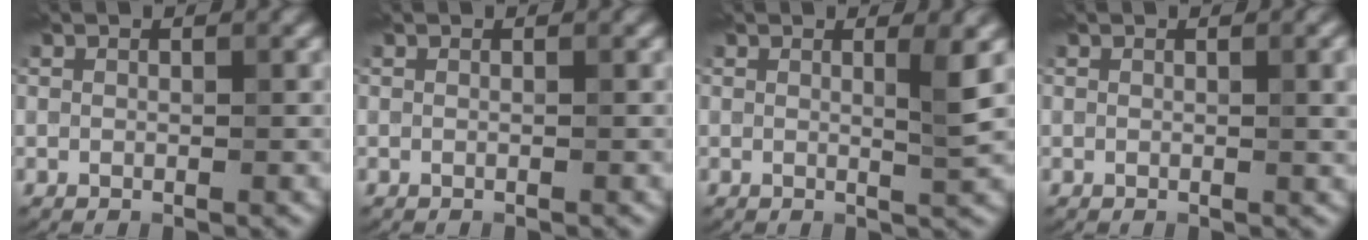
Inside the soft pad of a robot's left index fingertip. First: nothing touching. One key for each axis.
{"total": 0.5, "fx": -0.3, "fy": 0.2, "fz": 0.4, "tx": 0.002, "ty": 0.001, "tz": -0.008}
{"total": 2.2, "fx": 0.5, "fy": 0.4, "fz": 2.1, "tx": -0.030, "ty": -0.004, "tz": 0.005}
{"total": 2.2, "fx": 0.4, "fy": 0.6, "fz": 2.1, "tx": -0.020, "ty": 0.003, "tz": 0.003}